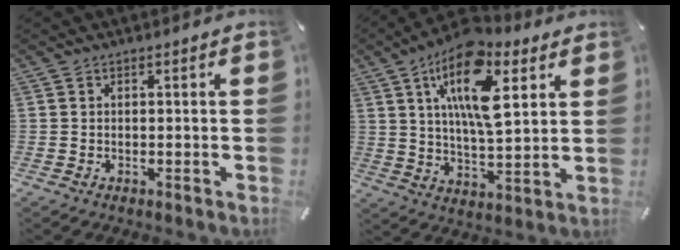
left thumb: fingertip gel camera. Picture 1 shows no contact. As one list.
[{"total": 17.2, "force": [8.3, 7.5, 13.0], "torque": [-0.236, -0.020, 0.136]}]